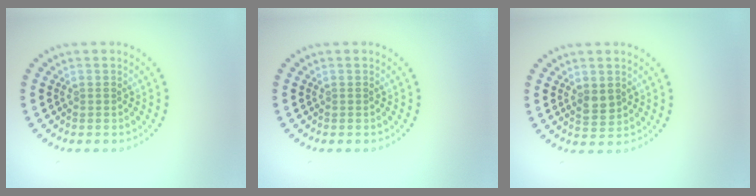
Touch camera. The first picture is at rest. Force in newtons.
{"total": 0.0}
{"total": 1.8, "press": 1.8, "slide": 0.3}